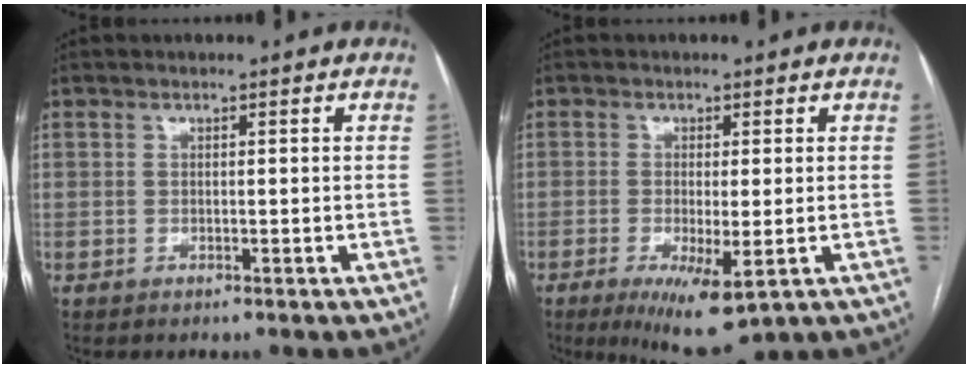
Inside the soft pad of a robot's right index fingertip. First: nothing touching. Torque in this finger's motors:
{"motor_torque": [0.69, -0.19, 0.43, 0.09]}